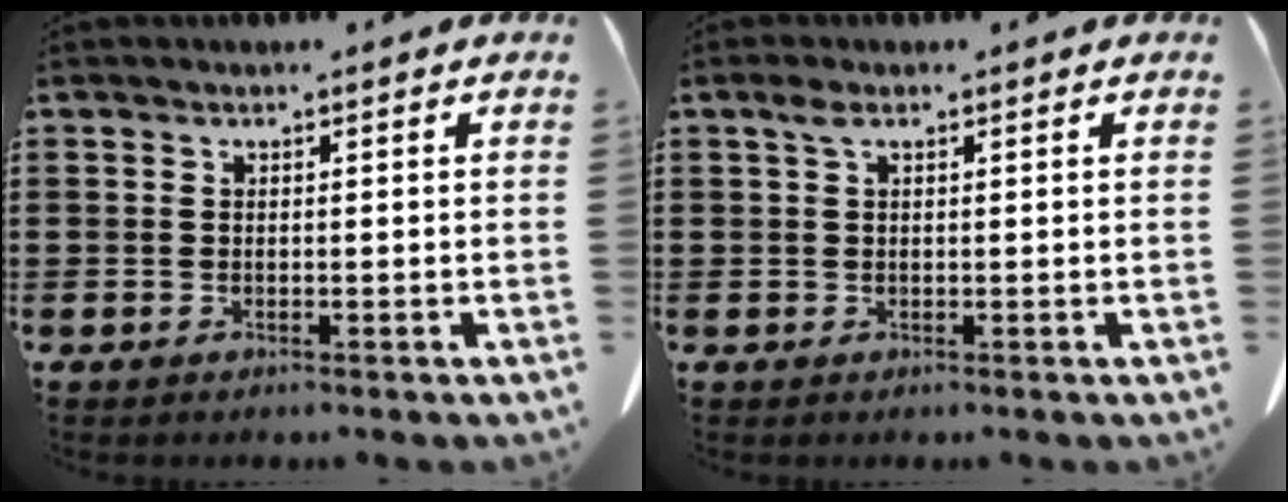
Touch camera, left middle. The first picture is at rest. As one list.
[{"total": 1.5, "force": [0.6, 0.7, 1.2], "torque": [-0.027, 0.005, 0.010]}]